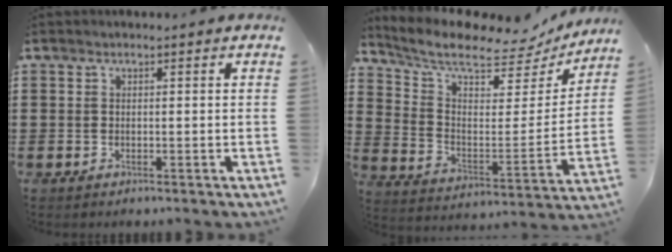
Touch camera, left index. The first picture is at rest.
{"total": 8.3, "force": [7.2, 2.1, 3.7], "torque": [-0.099, -0.052, 0.118]}